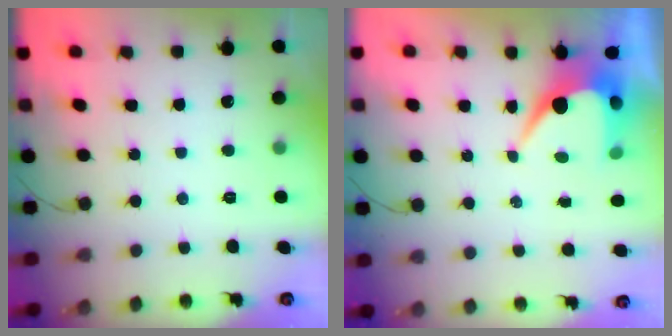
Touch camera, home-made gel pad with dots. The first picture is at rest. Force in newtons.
{"total": 7.4, "press": 7.4, "slide": 0.8}